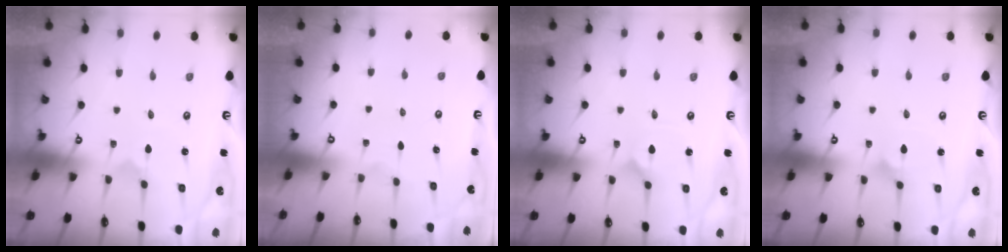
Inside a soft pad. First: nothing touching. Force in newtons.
{"total": 0.0}
{"total": 1.5, "press": 1.5, "slide": 0.1}
{"total": 2.0, "press": 2.0, "slide": 0.1}